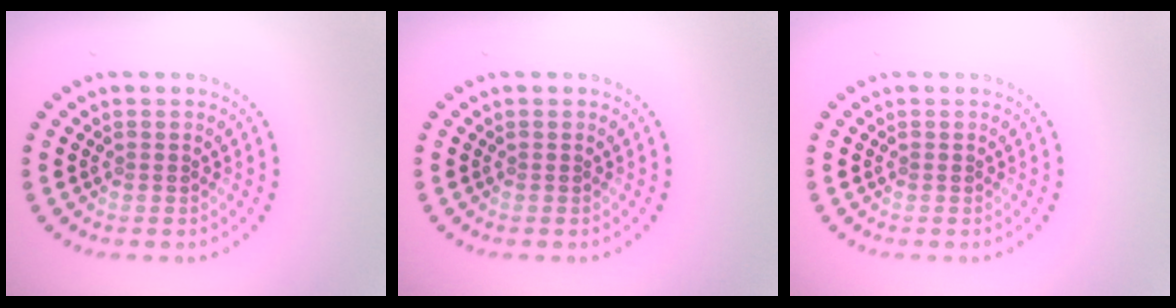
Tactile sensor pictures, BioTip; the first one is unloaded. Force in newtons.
{"total": 0.0}
{"total": 0.0}